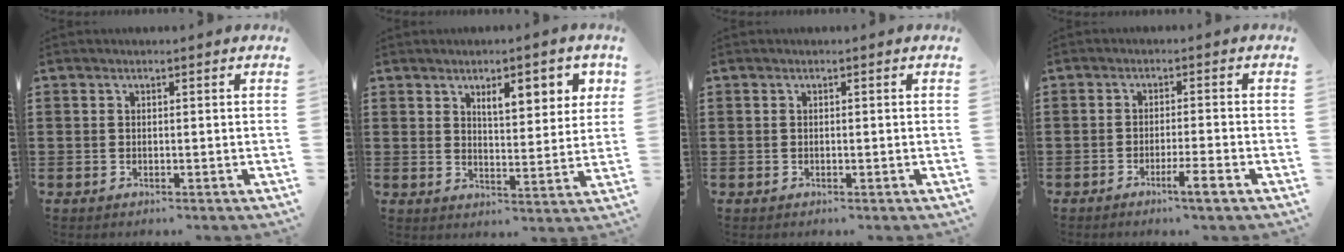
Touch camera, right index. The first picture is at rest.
{"total": 6.1, "force": [3.1, 2.2, 4.8], "torque": [-0.070, -0.003, 0.045]}
{"total": 0.0}
{"total": 3.4, "force": [-2.3, -0.2, 2.4], "torque": [-0.038, -0.004, -0.041]}